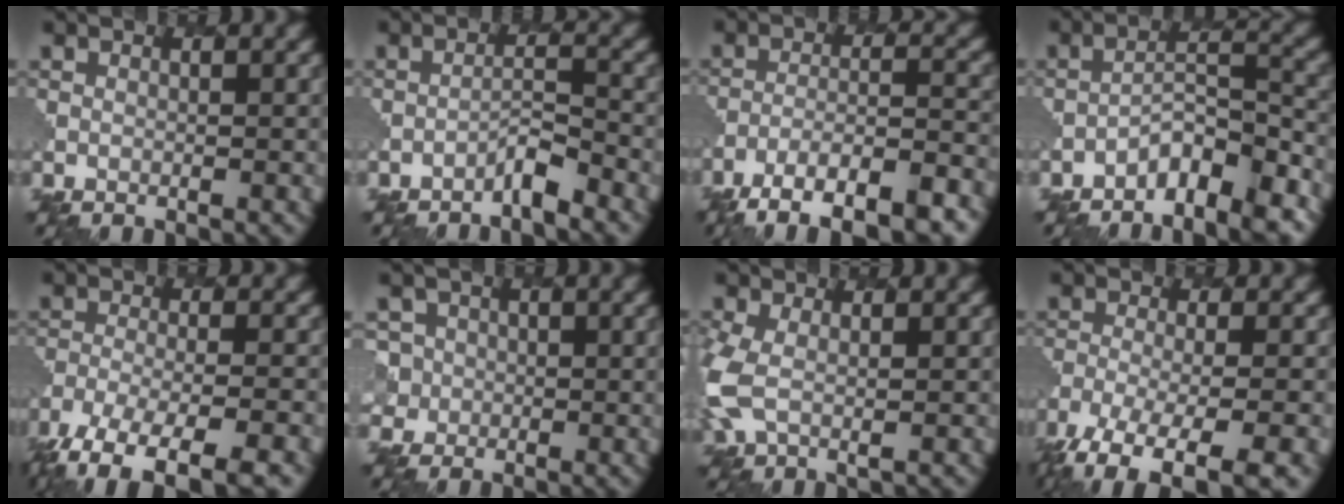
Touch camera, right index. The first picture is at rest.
{"total": 1.9, "force": [-1.7, 0.0, 0.8], "torque": [-0.015, 0.010, -0.036]}
{"total": 9.1, "force": [-6.8, 2.3, 5.6], "torque": [-0.093, -0.001, -0.115]}
{"total": 5.2, "force": [-3.9, 1.4, 3.1], "torque": [-0.048, 0.008, -0.070]}
{"total": 9.7, "force": [-7.6, 2.5, 5.5], "torque": [-0.101, -0.029, -0.131]}
{"total": 4.0, "force": [0.3, 4.0, 0.2], "torque": [0.005, 0.019, -0.005]}
{"total": 4.6, "force": [0.0, 2.8, 3.6], "torque": [-0.102, -0.004, -0.005]}
{"total": 11.4, "force": [-8.7, 3.5, 6.6], "torque": [-0.121, -0.042, -0.121]}